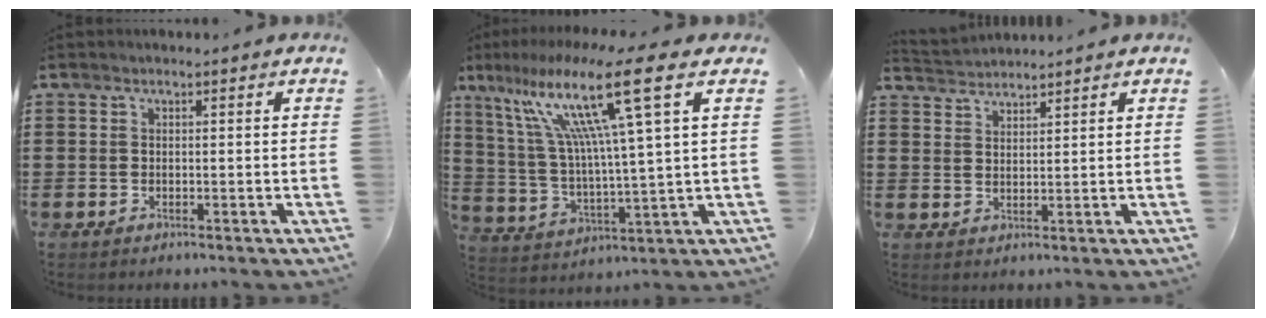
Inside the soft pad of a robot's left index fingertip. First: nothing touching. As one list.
[{"total": 17.1, "force": [8.6, 1.1, 14.7], "torque": [-0.313, -0.026, 0.123]}, {"total": 2.3, "force": [2.3, 0.2, -0.4], "torque": [0.000, -0.001, 0.043]}]